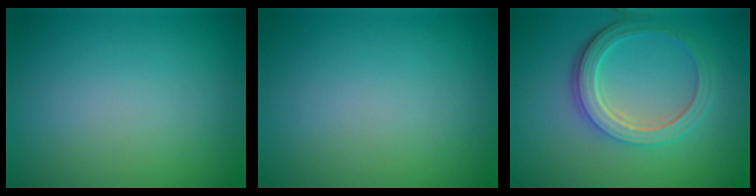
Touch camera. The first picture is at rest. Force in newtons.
{"total": 0.0}
{"total": 5.2, "press": 3.8, "slide": 3.5}